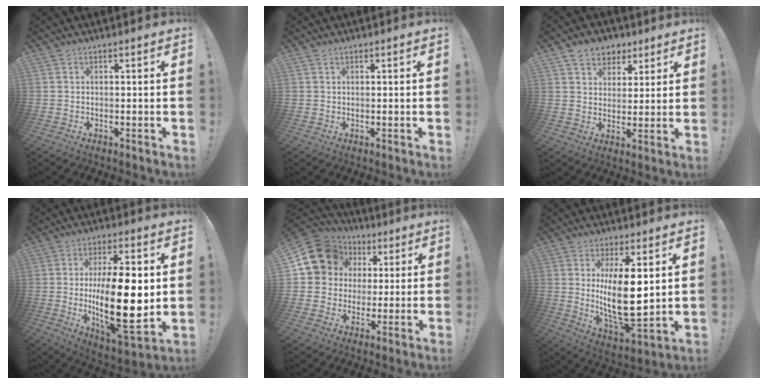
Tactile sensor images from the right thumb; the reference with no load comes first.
{"total": 0.7, "force": [0.5, 0.5, 0.2], "torque": [0.001, -0.001, 0.008]}
{"total": 8.0, "force": [4.8, 6.2, 1.7], "torque": [-0.016, -0.031, 0.095]}
{"total": 23.2, "force": [0.7, 9.1, 21.4], "torque": [-0.356, -0.018, 0.016]}
{"total": 13.8, "force": [4.8, 11.9, 5.1], "torque": [-0.079, -0.012, 0.106]}
{"total": 15.5, "force": [3.3, 5.9, 13.9], "torque": [-0.248, -0.036, 0.054]}